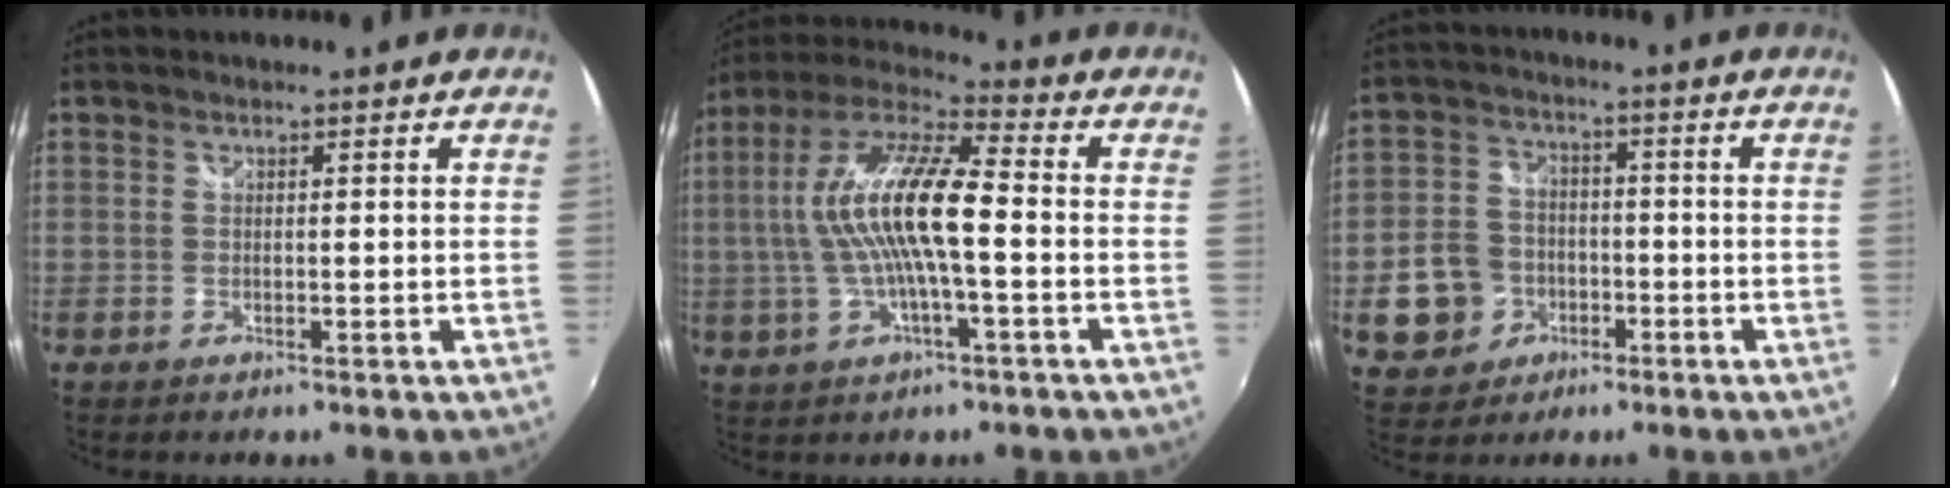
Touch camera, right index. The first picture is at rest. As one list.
[{"total": 15.6, "force": [-0.8, 3.2, 15.3], "torque": [-0.292, 0.010, -0.021]}, {"total": 9.8, "force": [-3.1, 8.6, 3.4], "torque": [-0.105, 0.024, -0.041]}]